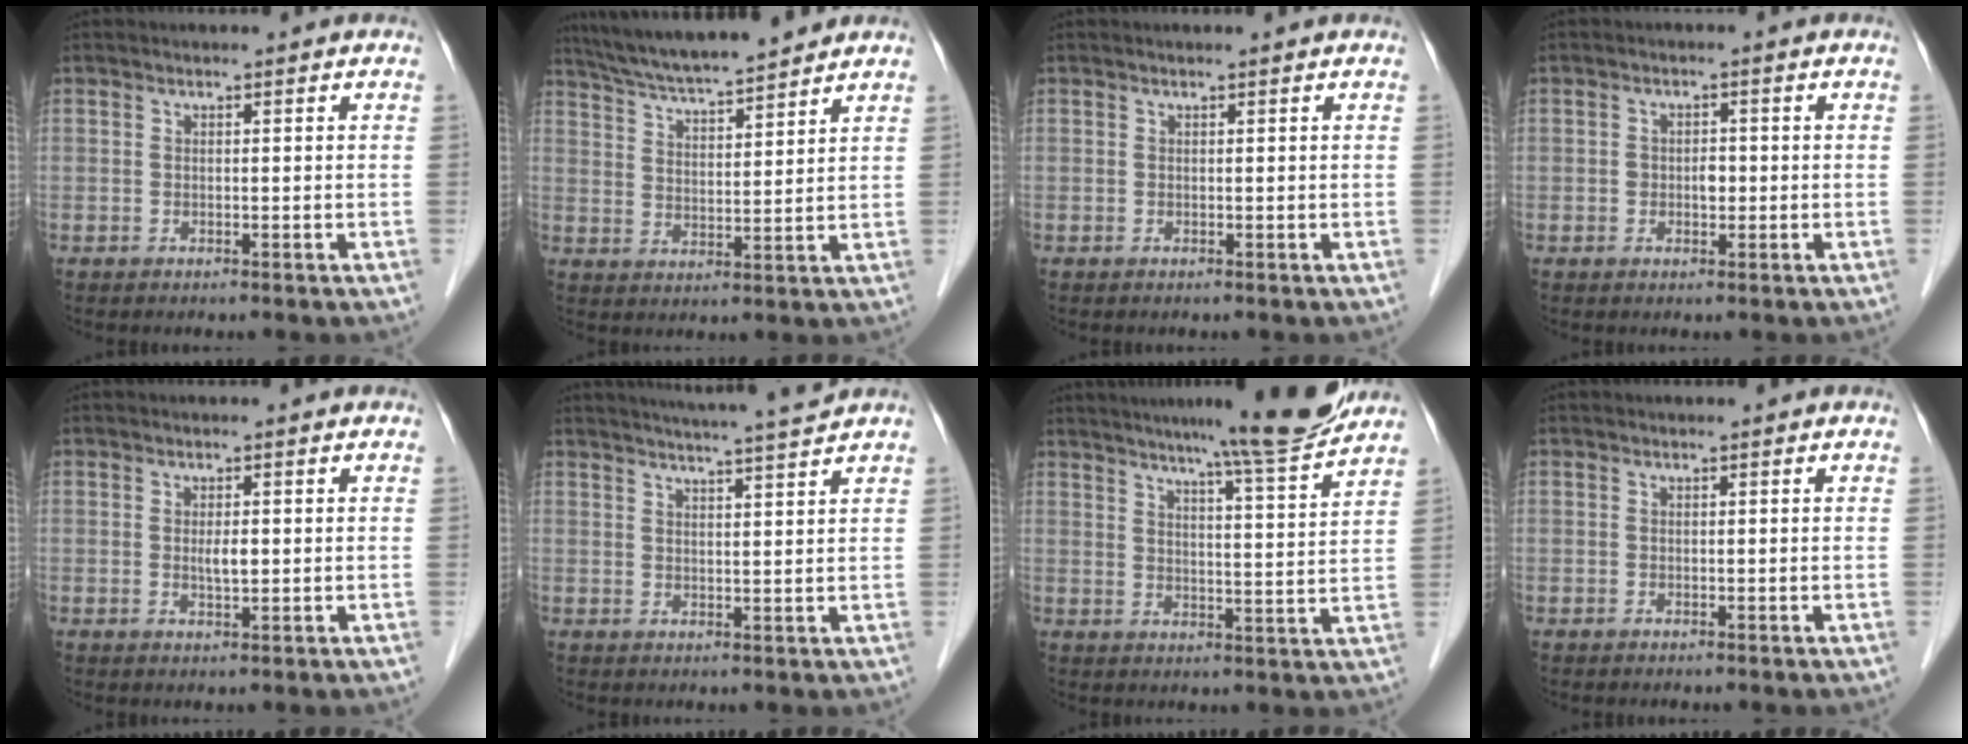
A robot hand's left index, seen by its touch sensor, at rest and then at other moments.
{"total": 13.1, "force": [11.8, 0.7, 5.7], "torque": [-0.102, 0.020, 0.195]}
{"total": 0.5, "force": [0.5, 0.0, 0.2], "torque": [-0.006, 0.001, 0.009]}
{"total": 2.0, "force": [-0.3, 1.3, 1.5], "torque": [-0.022, 0.004, -0.004]}
{"total": 1.9, "force": [0.1, 0.5, 1.8], "torque": [-0.034, -0.002, 0.005]}
{"total": 9.0, "force": [8.4, -1.9, 2.8], "torque": [-0.053, -0.013, 0.118]}
{"total": 13.1, "force": [11.4, -1.2, 6.4], "torque": [-0.100, -0.013, 0.152]}
{"total": 0.0}